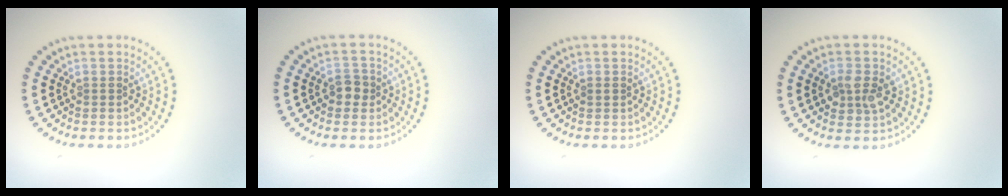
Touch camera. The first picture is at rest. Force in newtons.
{"total": 1.6, "press": 1.6, "slide": 0.5}
{"total": 0.5, "press": 0.5, "slide": 0.1}
{"total": 2.3, "press": 2.3, "slide": 0.2}